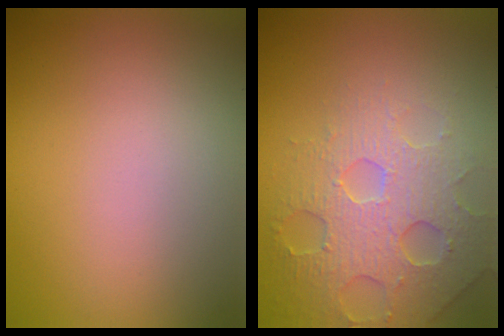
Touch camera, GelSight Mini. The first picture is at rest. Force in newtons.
{"total": 4.3, "press": 4.2, "slide": 0.7}